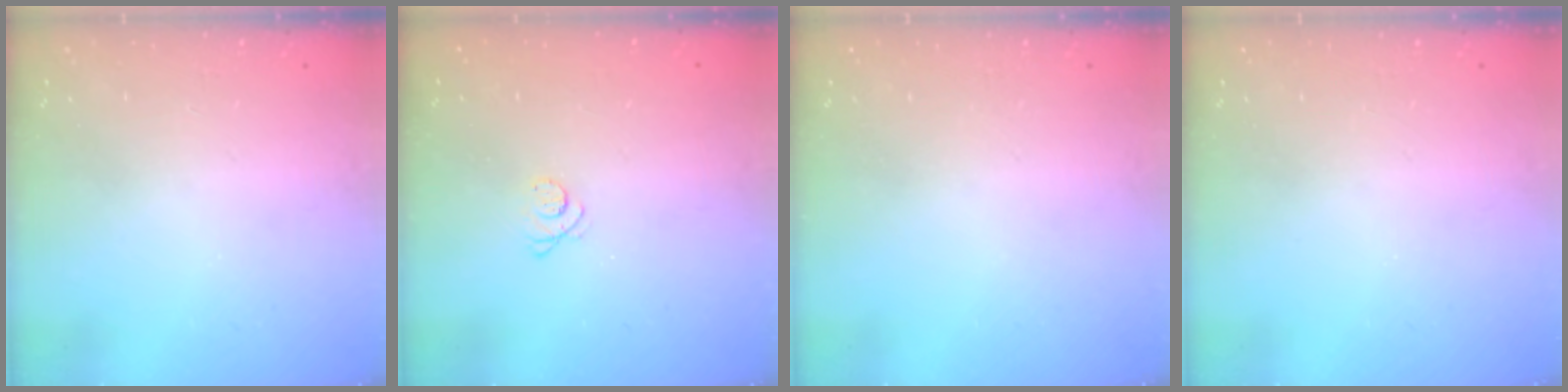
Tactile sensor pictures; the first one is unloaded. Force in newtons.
{"total": 2.6, "press": 2.6, "slide": 0.3}
{"total": 0.0}
{"total": 0.0}